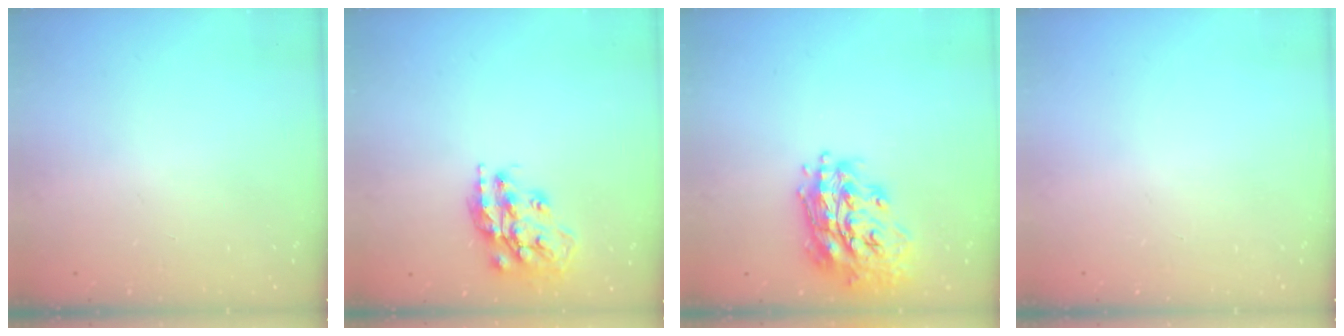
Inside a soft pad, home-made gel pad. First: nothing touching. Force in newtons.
{"total": 16.2, "press": 16.1, "slide": 1.2}
{"total": 19.9, "press": 19.8, "slide": 2.1}
{"total": 0.0}